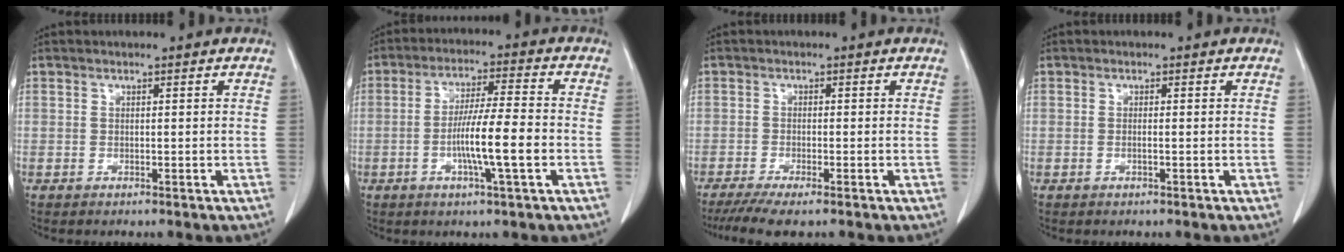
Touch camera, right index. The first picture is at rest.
{"total": 9.3, "force": [-2.4, 0.0, 9.0], "torque": [-0.162, -0.002, -0.047]}
{"total": 5.8, "force": [-4.4, 0.7, 3.7], "torque": [-0.061, -0.014, -0.072]}
{"total": 0.6, "force": [-0.2, -0.1, 0.6], "torque": [-0.012, 0.000, -0.003]}